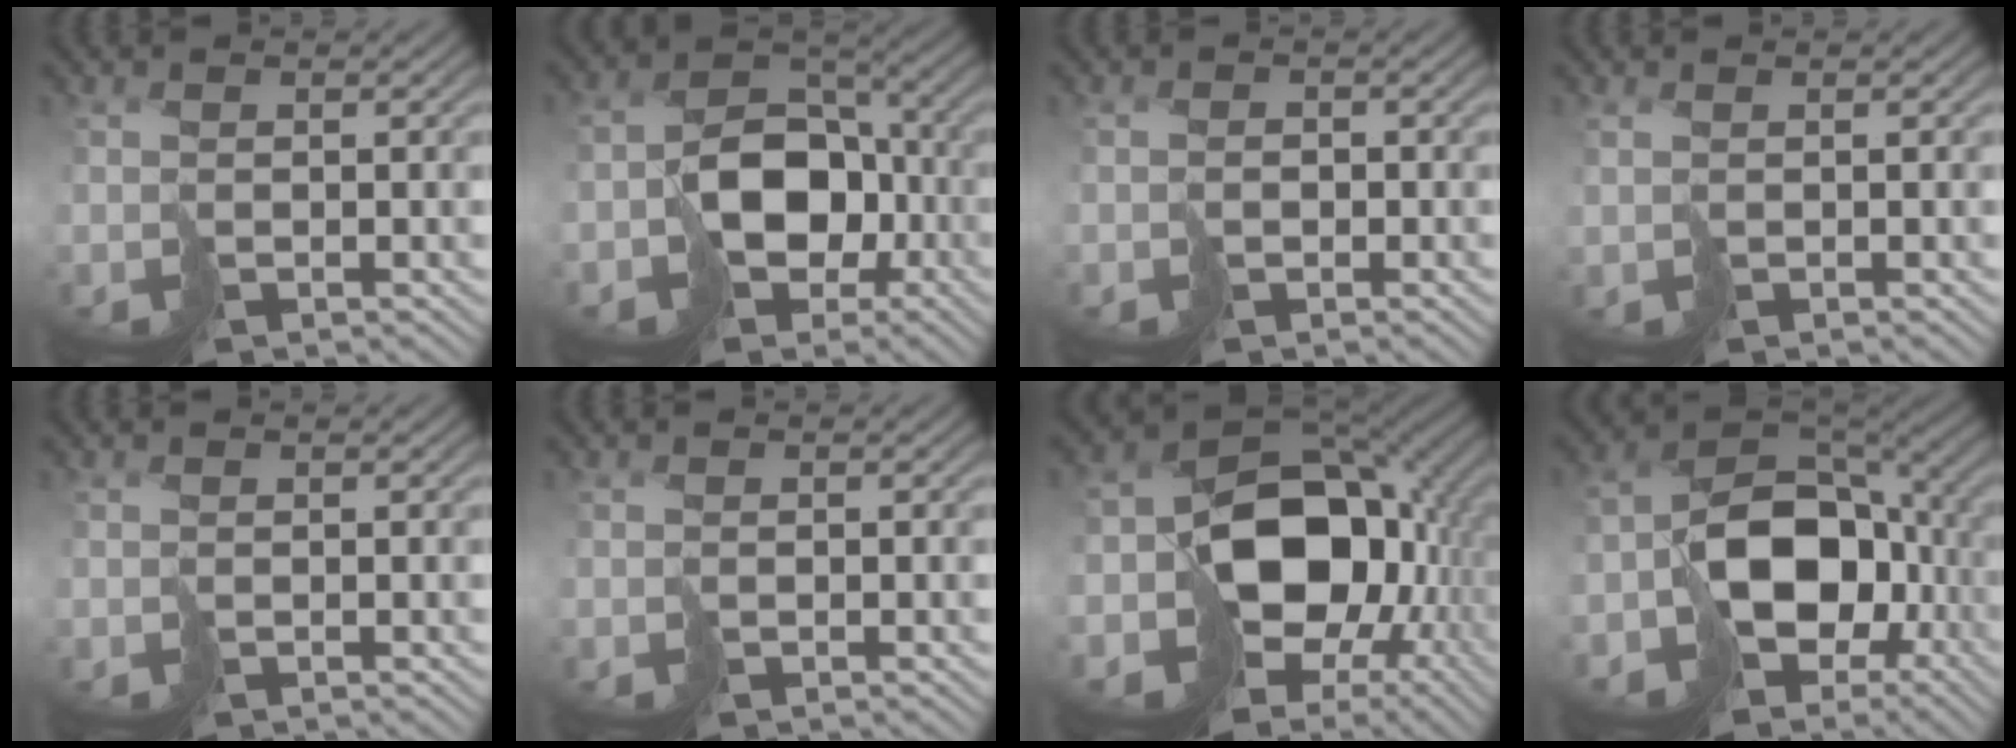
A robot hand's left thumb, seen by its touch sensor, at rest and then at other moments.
{"total": 10.2, "force": [-3.2, 7.3, 6.3], "torque": [-0.117, -0.008, -0.068]}
{"total": 2.8, "force": [-1.4, 2.2, 1.2], "torque": [-0.021, -0.004, -0.027]}
{"total": 0.0}
{"total": 0.0}
{"total": 1.4, "force": [-0.7, 1.0, 0.7], "torque": [-0.016, -0.005, -0.016]}
{"total": 17.5, "force": [-2.8, 13.5, 10.9], "torque": [-0.204, -0.043, -0.024]}
{"total": 14.2, "force": [-4.8, 9.6, 9.3], "torque": [-0.180, -0.022, -0.089]}